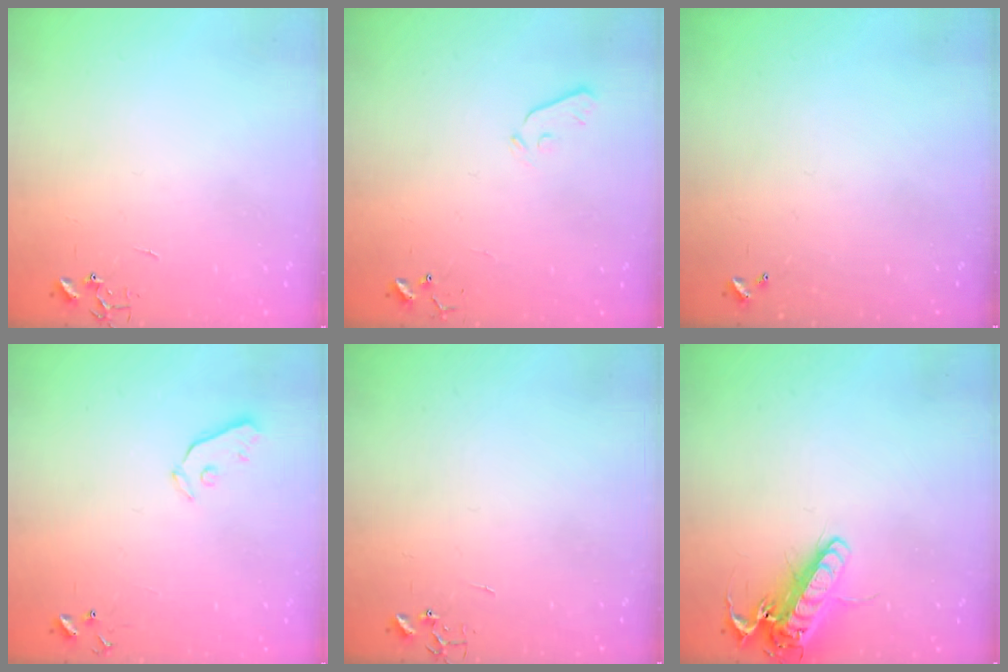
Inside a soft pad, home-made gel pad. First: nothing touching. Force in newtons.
{"total": 3.6, "press": 3.6, "slide": 0.6}
{"total": 0.0}
{"total": 3.4, "press": 3.4, "slide": 0.5}
{"total": 0.0}
{"total": 16.2, "press": 16.0, "slide": 2.5}